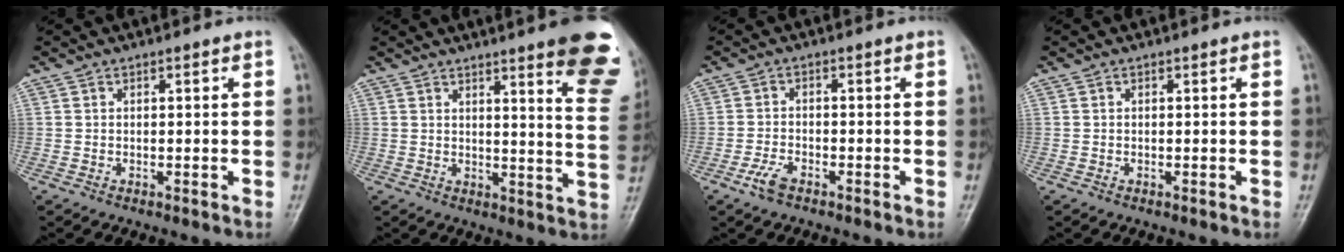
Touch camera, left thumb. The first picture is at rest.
{"total": 15.2, "force": [9.6, 2.2, 11.6], "torque": [-0.112, -0.053, 0.102]}
{"total": 3.4, "force": [-2.2, 1.5, 2.1], "torque": [-0.046, 0.009, -0.043]}
{"total": 0.0}